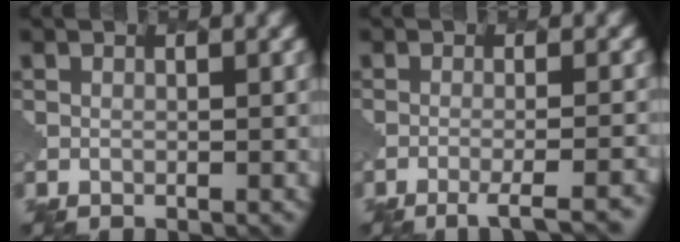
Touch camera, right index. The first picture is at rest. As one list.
[{"total": 4.5, "force": [-3.0, 0.9, 3.3], "torque": [-0.040, 0.004, -0.048]}]